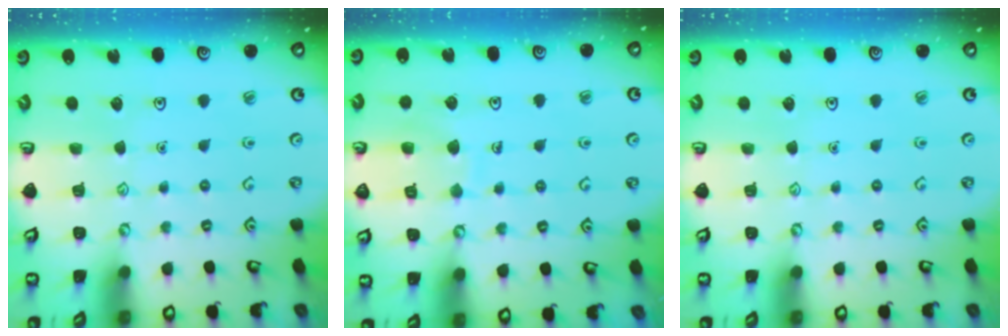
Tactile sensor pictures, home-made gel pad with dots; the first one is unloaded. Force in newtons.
{"total": 7.9, "press": 7.8, "slide": 0.6}
{"total": 0.0}